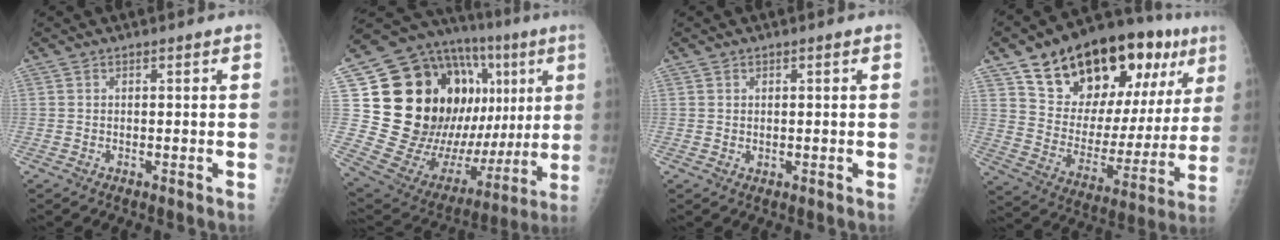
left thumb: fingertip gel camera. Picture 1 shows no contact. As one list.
[{"total": 37.6, "force": [7.1, 17.3, 32.7], "torque": [-0.460, 0.015, 0.135]}, {"total": 0.8, "force": [0.3, 0.6, 0.5], "torque": [-0.003, -0.002, 0.006]}, {"total": 28.7, "force": [15.5, 13.7, 19.9], "torque": [-0.260, -0.022, 0.249]}]